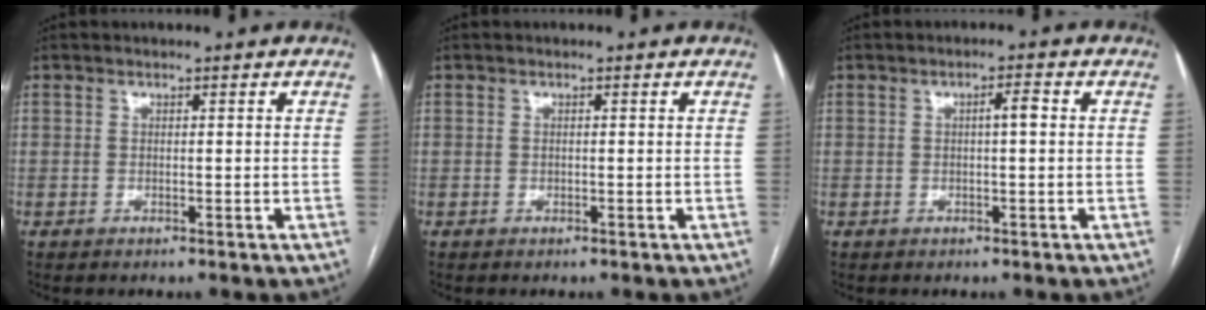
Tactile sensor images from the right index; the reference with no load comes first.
{"total": 0.0}
{"total": 2.2, "force": [0.2, 0.3, 2.2], "torque": [-0.034, 0.004, 0.003]}